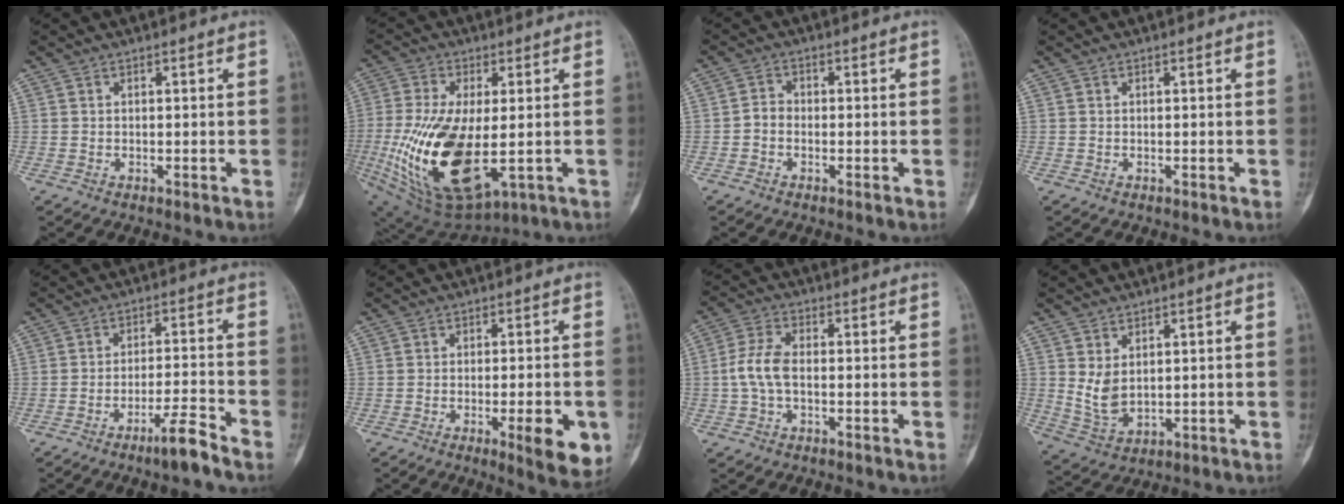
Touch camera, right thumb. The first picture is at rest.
{"total": 21.2, "force": [-2.9, 10.1, 18.4], "torque": [-0.375, -0.024, -0.024]}
{"total": 2.3, "force": [-0.8, 1.9, 1.2], "torque": [-0.014, 0.008, -0.024]}
{"total": 0.0}
{"total": 6.2, "force": [-4.6, 0.2, 4.1], "torque": [-0.075, 0.029, -0.082]}
{"total": 8.9, "force": [-2.9, 2.3, 8.1], "torque": [-0.097, -0.006, -0.034]}
{"total": 6.2, "force": [-0.7, 3.4, 5.1], "torque": [-0.118, 0.016, -0.019]}
{"total": 5.7, "force": [1.4, 3.6, 4.1], "torque": [-0.072, -0.015, 0.046]}